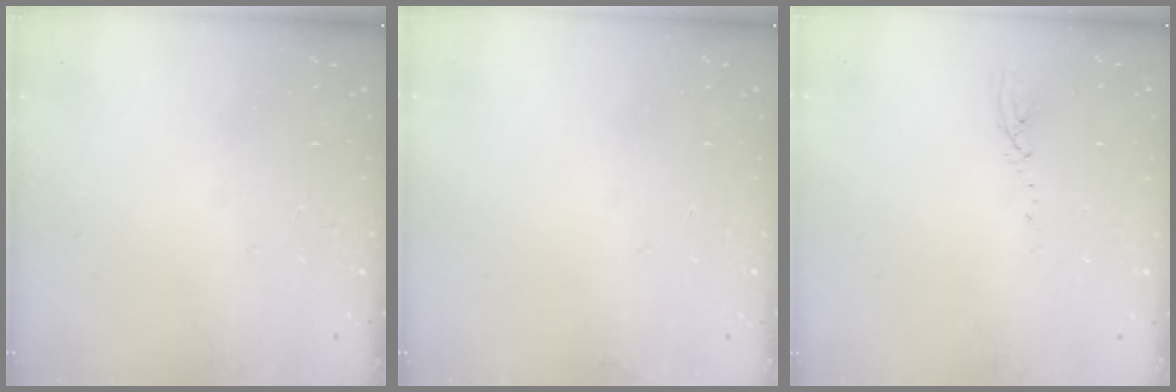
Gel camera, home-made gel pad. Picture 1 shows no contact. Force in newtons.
{"total": 3.6, "press": 3.3, "slide": 1.6}
{"total": 3.4, "press": 3.4, "slide": 0.4}